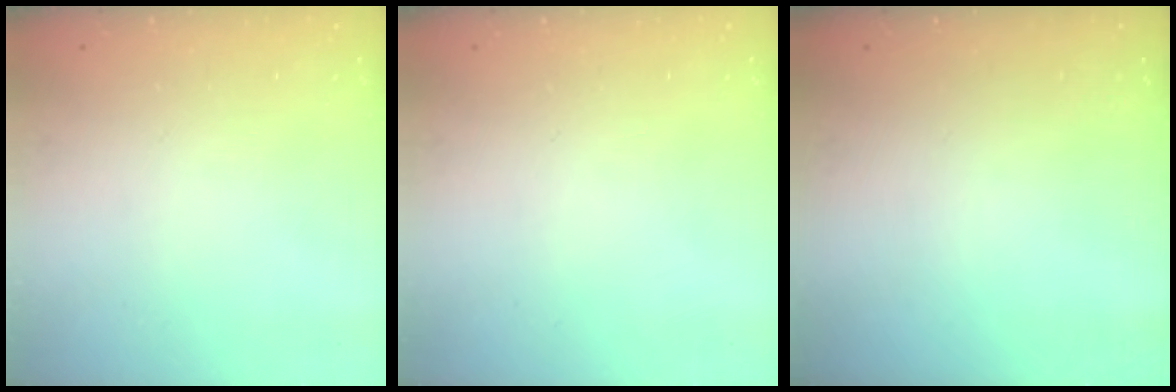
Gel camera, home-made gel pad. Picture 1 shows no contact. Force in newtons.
{"total": 0.0}
{"total": 0.0}